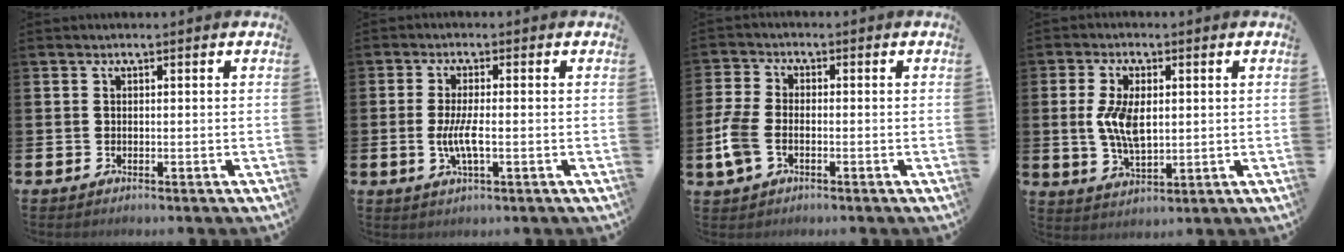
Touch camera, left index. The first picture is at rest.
{"total": 3.9, "force": [-0.6, 0.9, 3.7], "torque": [-0.081, 0.001, -0.012]}
{"total": 5.5, "force": [-1.3, 3.3, 4.1], "torque": [-0.085, 0.002, -0.029]}
{"total": 6.8, "force": [1.1, 3.3, 5.9], "torque": [-0.105, -0.001, 0.015]}